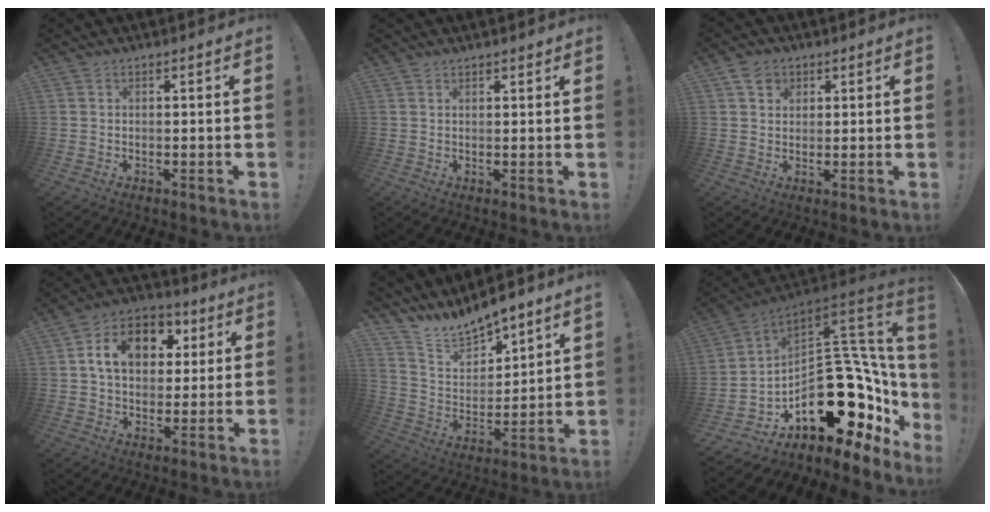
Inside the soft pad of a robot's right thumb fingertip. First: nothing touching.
{"total": 1.2, "force": [1.1, 0.3, 0.3], "torque": [0.009, -0.009, 0.018]}
{"total": 4.7, "force": [2.2, 3.7, 1.7], "torque": [-0.027, -0.002, 0.041]}
{"total": 14.3, "force": [4.2, 10.4, 8.9], "torque": [-0.130, -0.005, 0.078]}
{"total": 10.3, "force": [10.0, 1.9, 0.7], "torque": [-0.043, -0.097, 0.186]}
{"total": 27.8, "force": [-5.1, 16.5, 21.9], "torque": [-0.306, -0.013, -0.039]}